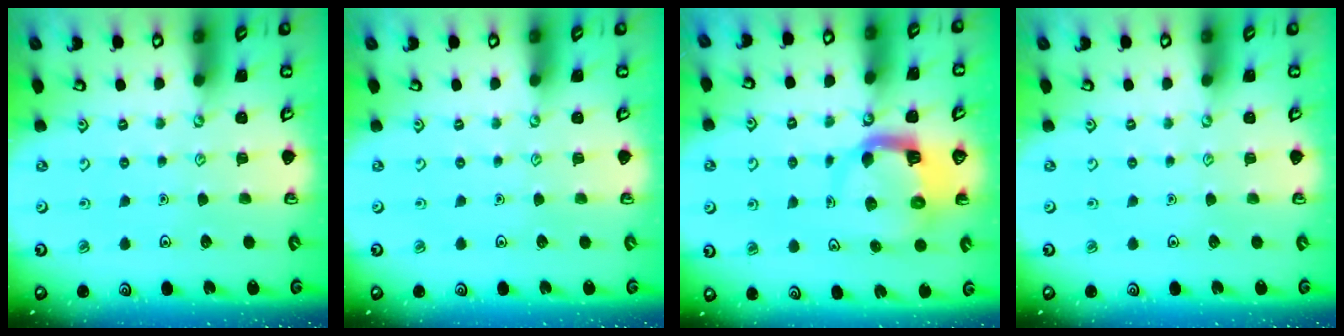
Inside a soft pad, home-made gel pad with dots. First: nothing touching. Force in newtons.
{"total": 0.0}
{"total": 6.4, "press": 6.4, "slide": 0.7}
{"total": 0.0}